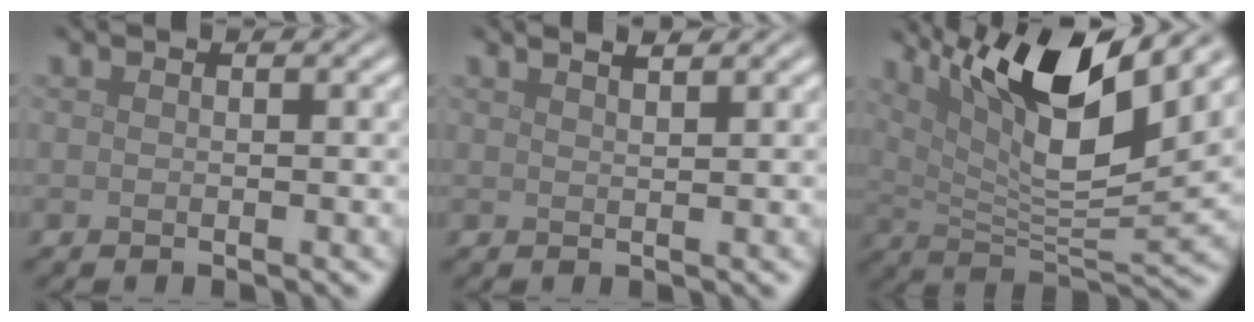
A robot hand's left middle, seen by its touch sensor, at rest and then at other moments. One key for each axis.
{"total": 3.0, "fx": 2.2, "fy": 1.1, "fz": 1.7, "tx": 0.000, "ty": 0.017, "tz": 0.001}
{"total": 12.1, "fx": 6.6, "fy": 2.9, "fz": 9.8, "tx": -0.170, "ty": -0.002, "tz": 0.122}